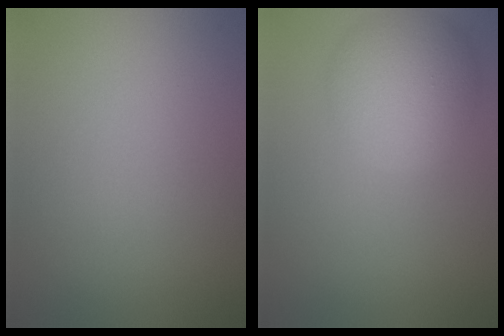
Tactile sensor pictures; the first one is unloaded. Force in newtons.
{"total": 6.1, "press": 6.1, "slide": 0.3}